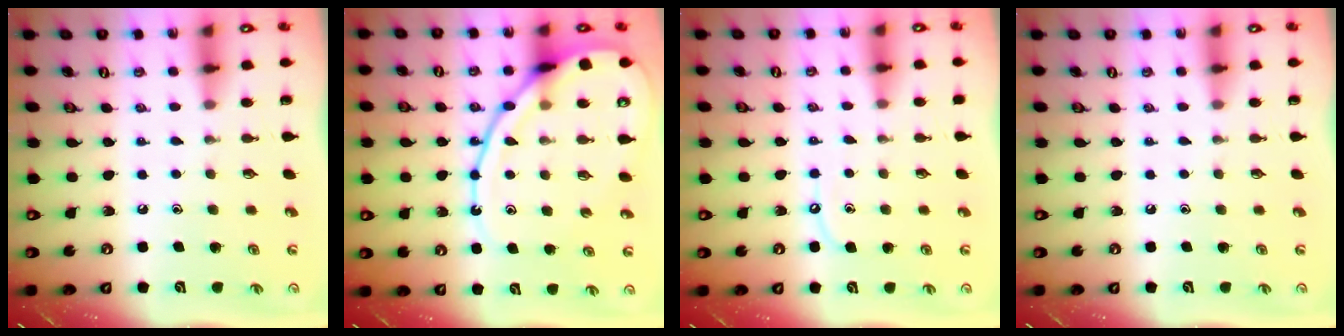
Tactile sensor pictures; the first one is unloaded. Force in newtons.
{"total": 15.8, "press": 15.7, "slide": 1.5}
{"total": 5.9, "press": 5.8, "slide": 0.7}
{"total": 0.0}